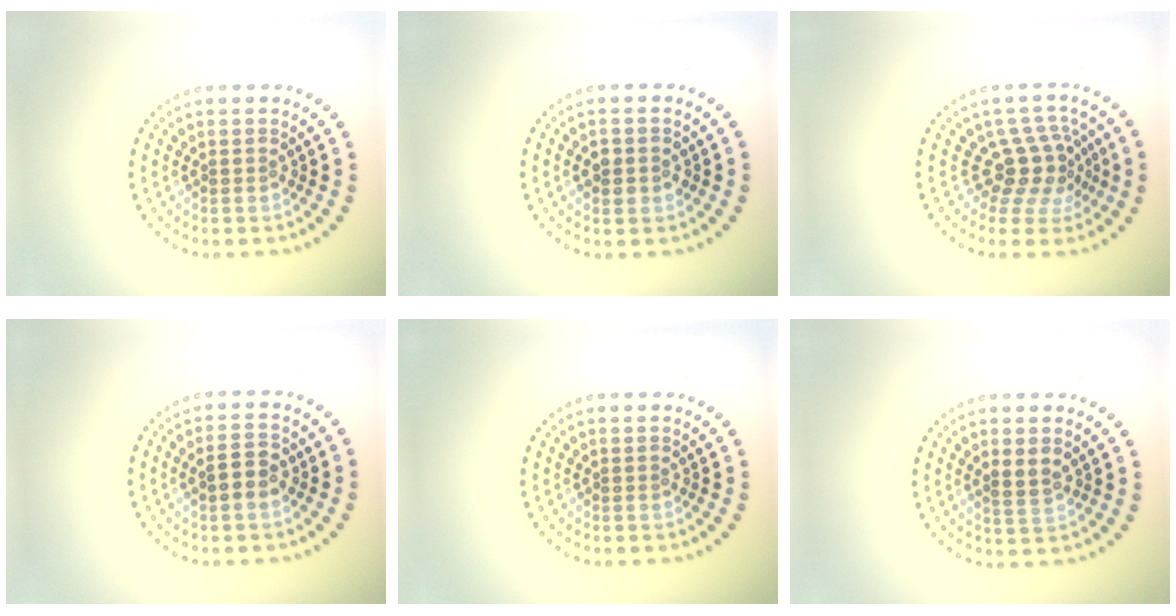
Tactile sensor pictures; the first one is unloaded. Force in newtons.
{"total": 1.8, "press": 1.8, "slide": 0.2}
{"total": 3.6, "press": 2.7, "slide": 2.4}
{"total": 2.4, "press": 2.4, "slide": 0.2}
{"total": 0.0}
{"total": 1.8, "press": 1.7, "slide": 0.6}